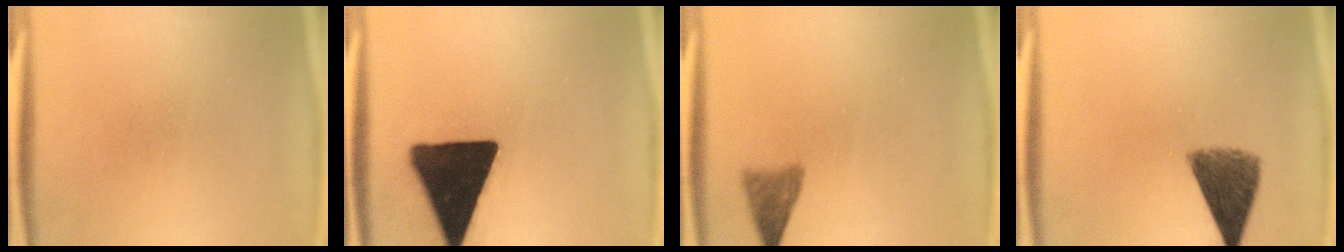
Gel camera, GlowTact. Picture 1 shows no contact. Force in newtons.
{"total": 19.8}
{"total": 2.9}
{"total": 7.8}